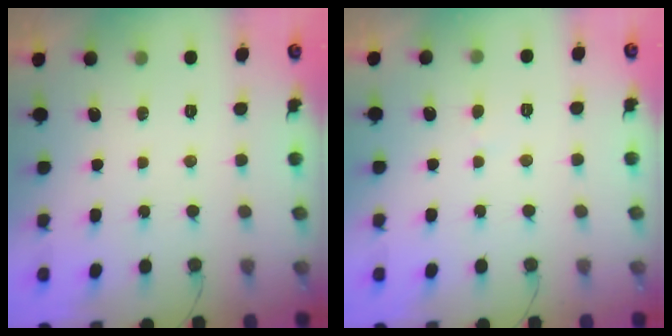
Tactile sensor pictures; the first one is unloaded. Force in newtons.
{"total": 2.4, "press": 2.4, "slide": 0.2}